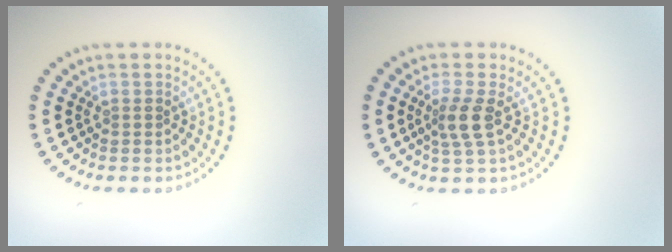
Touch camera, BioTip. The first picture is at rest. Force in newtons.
{"total": 2.6, "press": 2.0, "slide": 1.7}